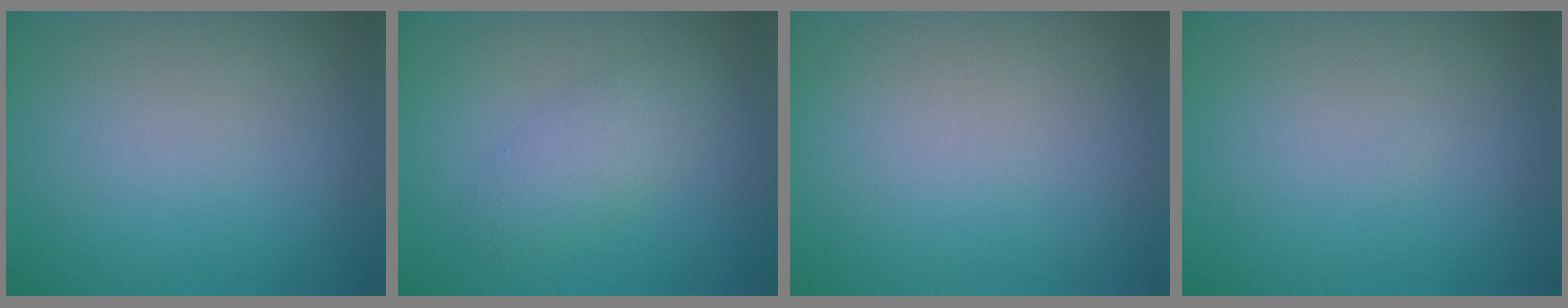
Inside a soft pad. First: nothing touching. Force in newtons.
{"total": 2.9, "press": 2.9, "slide": 0.1}
{"total": 0.0}
{"total": 0.0}